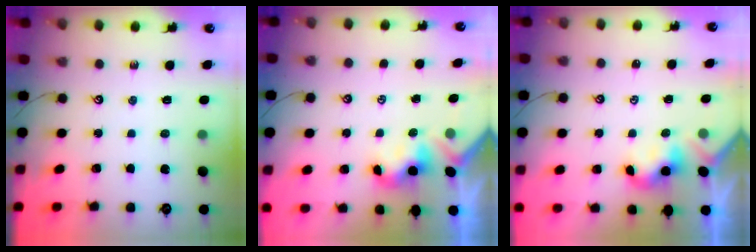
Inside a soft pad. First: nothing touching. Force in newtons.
{"total": 1.0, "press": 0.9, "slide": 0.5}
{"total": 2.0, "press": 2.0, "slide": 0.3}